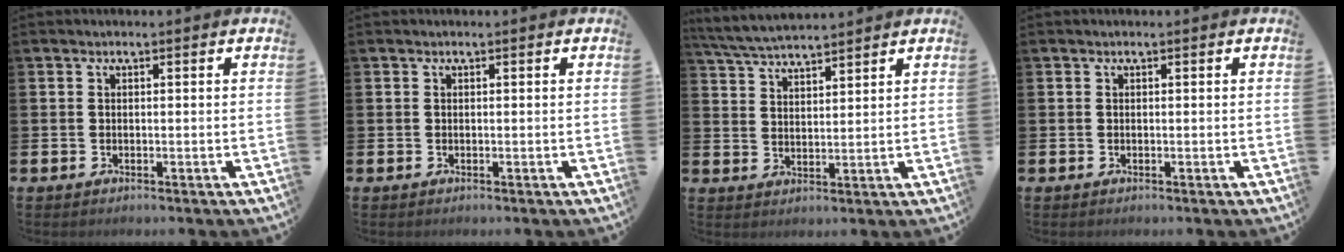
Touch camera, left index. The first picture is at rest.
{"total": 0.0}
{"total": 5.2, "force": [5.0, 0.3, 1.0], "torque": [-0.040, -0.022, 0.092]}
{"total": 0.0}